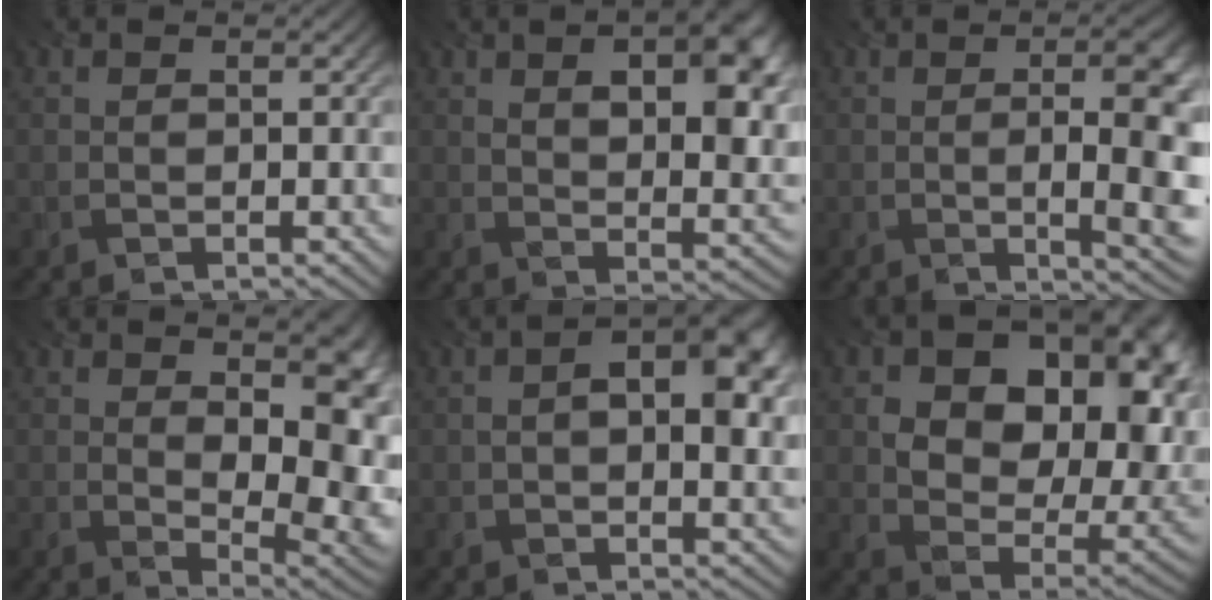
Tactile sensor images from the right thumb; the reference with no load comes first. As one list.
[{"total": 11.4, "force": [3.9, 5.4, 9.3], "torque": [-0.124, -0.002, 0.060]}, {"total": 10.3, "force": [-0.8, 3.3, 9.8], "torque": [-0.092, 0.008, -0.015]}, {"total": 10.4, "force": [0.6, 5.4, 8.9], "torque": [-0.110, -0.012, 0.021]}, {"total": 8.6, "force": [1.4, 4.5, 7.2], "torque": [-0.107, -0.002, 0.019]}, {"total": 15.4, "force": [4.4, 9.9, 10.9], "torque": [-0.152, -0.001, 0.079]}]